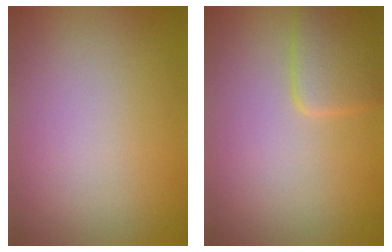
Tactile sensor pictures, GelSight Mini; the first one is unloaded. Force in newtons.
{"total": 2.9, "press": 2.9, "slide": 0.2}